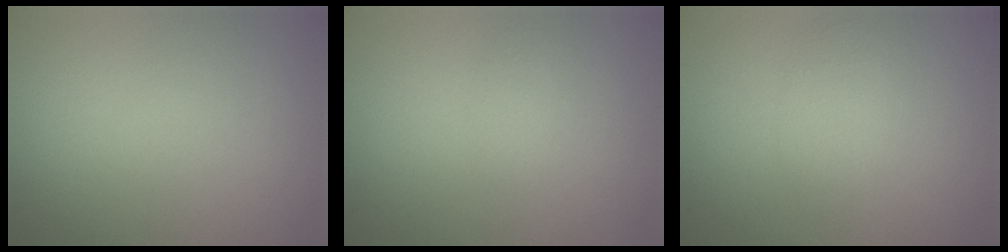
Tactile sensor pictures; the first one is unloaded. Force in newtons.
{"total": 0.7, "press": 0.7, "slide": 0.0}
{"total": 1.5, "press": 1.5, "slide": 0.0}